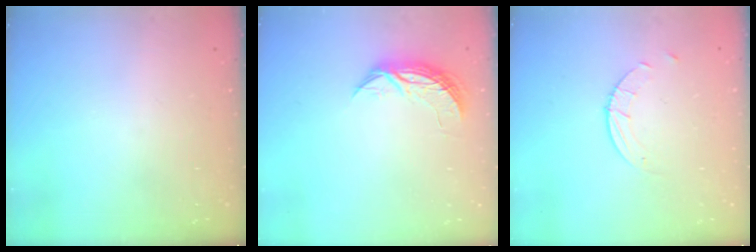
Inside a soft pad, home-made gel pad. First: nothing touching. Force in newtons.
{"total": 7.1, "press": 7.1, "slide": 0.4}
{"total": 4.6, "press": 4.5, "slide": 0.5}